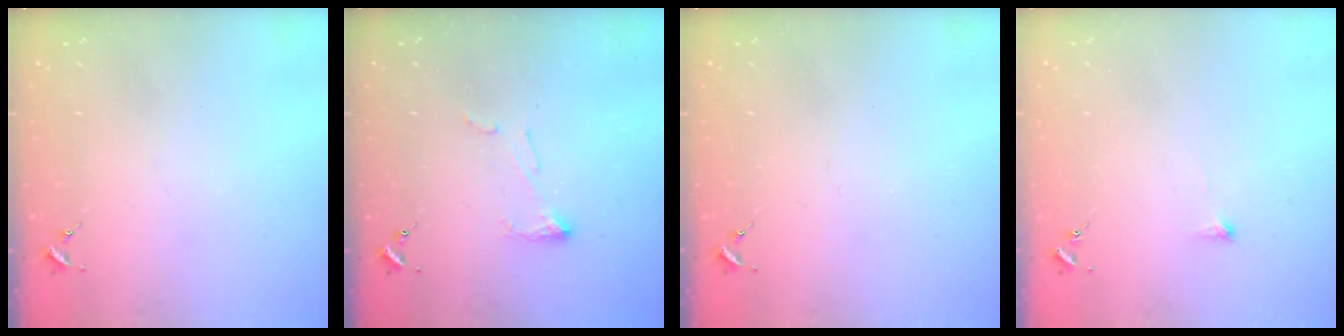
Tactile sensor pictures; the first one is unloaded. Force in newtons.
{"total": 5.4, "press": 5.4, "slide": 0.8}
{"total": 0.0}
{"total": 5.1, "press": 5.0, "slide": 1.0}